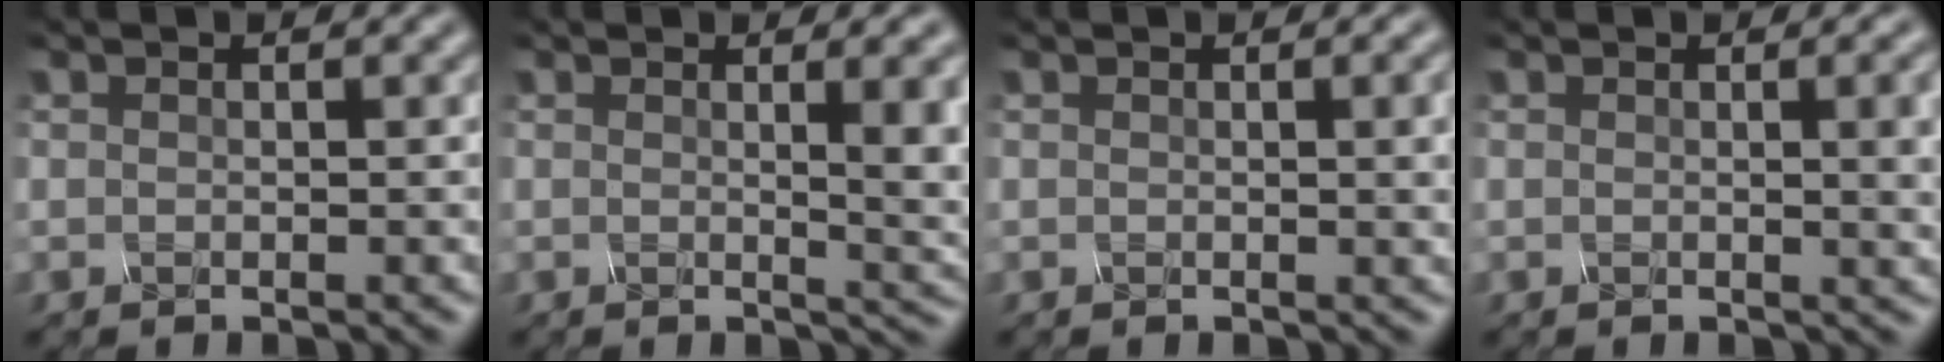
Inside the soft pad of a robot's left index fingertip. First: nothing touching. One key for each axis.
{"total": 5.4, "fx": 0.6, "fy": 1.7, "fz": 5.1, "tx": -0.046, "ty": -0.001, "tz": 0.011}
{"total": 3.2, "fx": 0.3, "fy": 1.2, "fz": 3.0, "tx": -0.021, "ty": 0.008, "tz": 0.001}
{"total": 4.7, "fx": 0.4, "fy": 1.9, "fz": 4.3, "tx": -0.027, "ty": 0.010, "tz": 0.004}